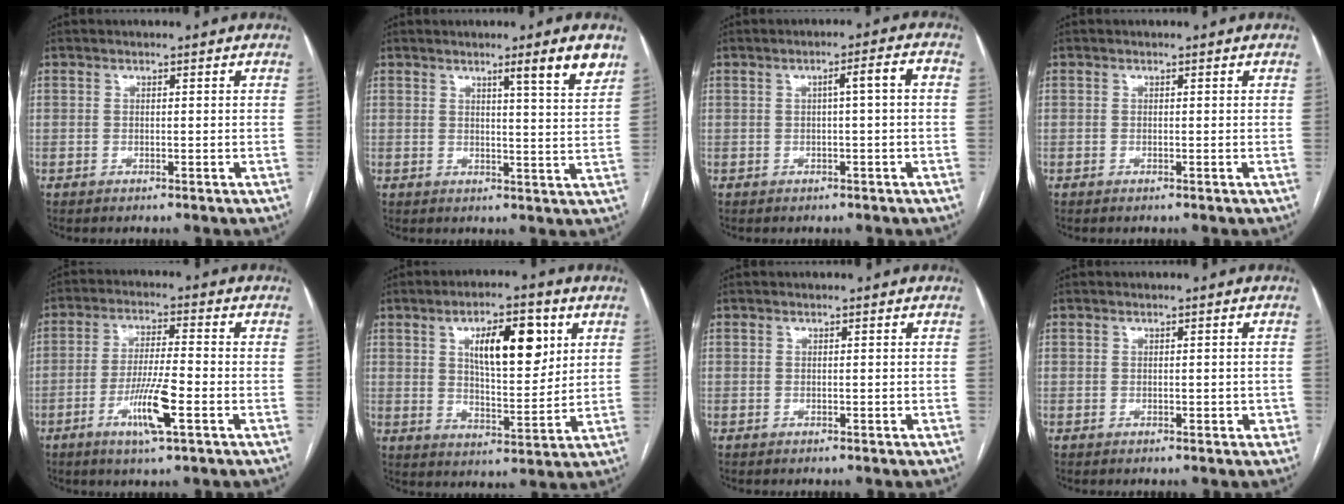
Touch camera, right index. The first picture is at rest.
{"total": 6.0, "force": [3.9, -0.7, 4.6], "torque": [-0.064, -0.021, 0.050]}
{"total": 3.4, "force": [0.1, 0.0, 3.4], "torque": [-0.049, 0.011, 0.003]}
{"total": 0.0}
{"total": 8.4, "force": [-3.4, 0.4, 7.7], "torque": [-0.147, -0.010, -0.062]}
{"total": 11.7, "force": [4.4, 4.0, 10.1], "torque": [-0.161, 0.006, 0.076]}
{"total": 0.0}
{"total": 1.2, "force": [-0.1, 0.9, 0.8], "torque": [-0.013, 0.013, 0.004]}